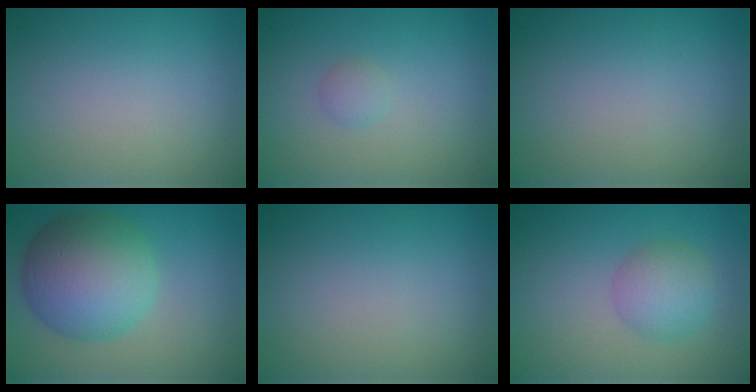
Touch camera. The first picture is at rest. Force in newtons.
{"total": 0.9, "press": 0.9, "slide": 0.0}
{"total": 0.0}
{"total": 8.7, "press": 8.7, "slide": 0.2}
{"total": 0.0}
{"total": 3.2, "press": 3.2, "slide": 0.1}